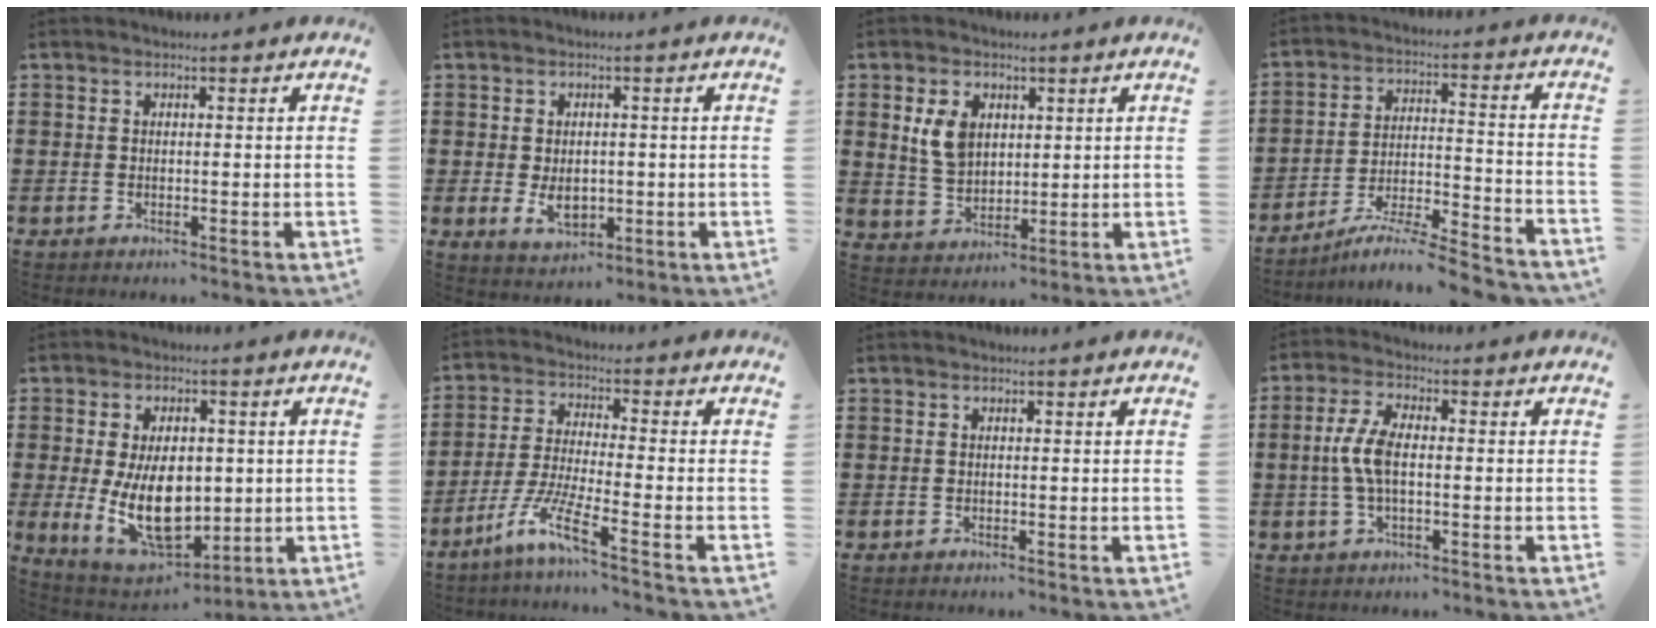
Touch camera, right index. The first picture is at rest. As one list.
[{"total": 4.2, "force": [-0.6, 2.8, 3.1], "torque": [-0.044, -0.001, -0.015]}, {"total": 6.1, "force": [2.0, 4.3, 3.8], "torque": [-0.096, 0.011, 0.035]}, {"total": 7.0, "force": [-6.4, -0.1, 2.8], "torque": [-0.046, -0.003, -0.126]}, {"total": 13.1, "force": [-0.4, 7.7, 10.6], "torque": [-0.187, -0.016, -0.007]}, {"total": 7.3, "force": [-5.1, 0.2, 5.2], "torque": [-0.130, -0.016, -0.105]}, {"total": 0.0}, {"total": 5.9, "force": [-0.3, 2.3, 5.4], "torque": [-0.127, -0.003, -0.014]}]